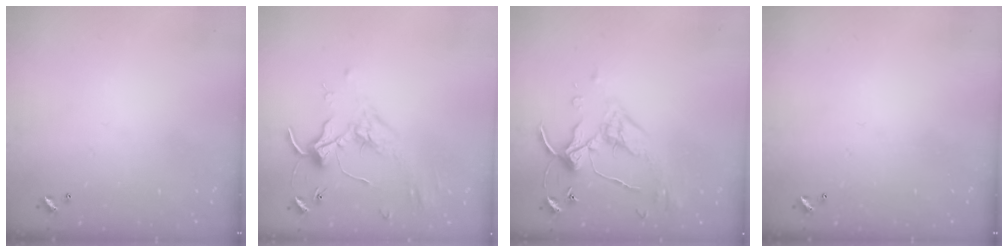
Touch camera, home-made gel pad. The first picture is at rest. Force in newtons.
{"total": 1.6, "press": 1.6, "slide": 0.4}
{"total": 4.8, "press": 4.7, "slide": 1.0}
{"total": 0.0}